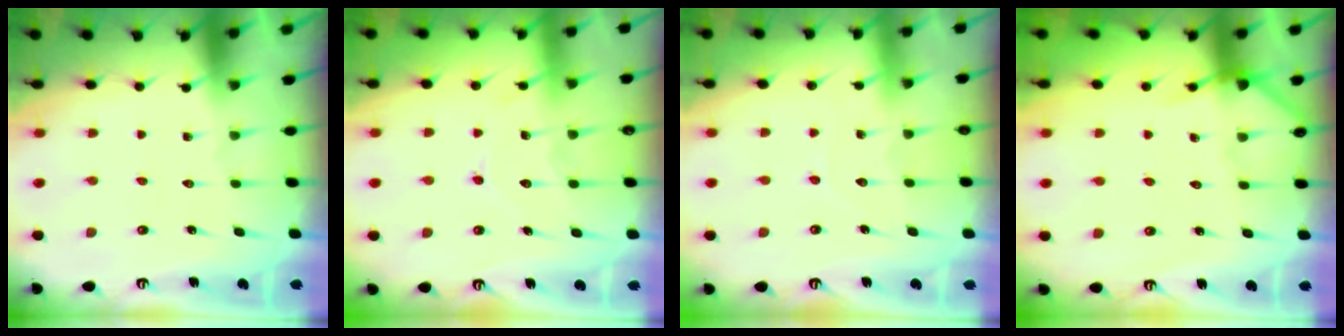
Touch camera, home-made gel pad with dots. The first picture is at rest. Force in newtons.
{"total": 9.7, "press": 9.7, "slide": 1.0}
{"total": 5.0, "press": 5.0, "slide": 0.2}
{"total": 5.2, "press": 5.2, "slide": 0.5}